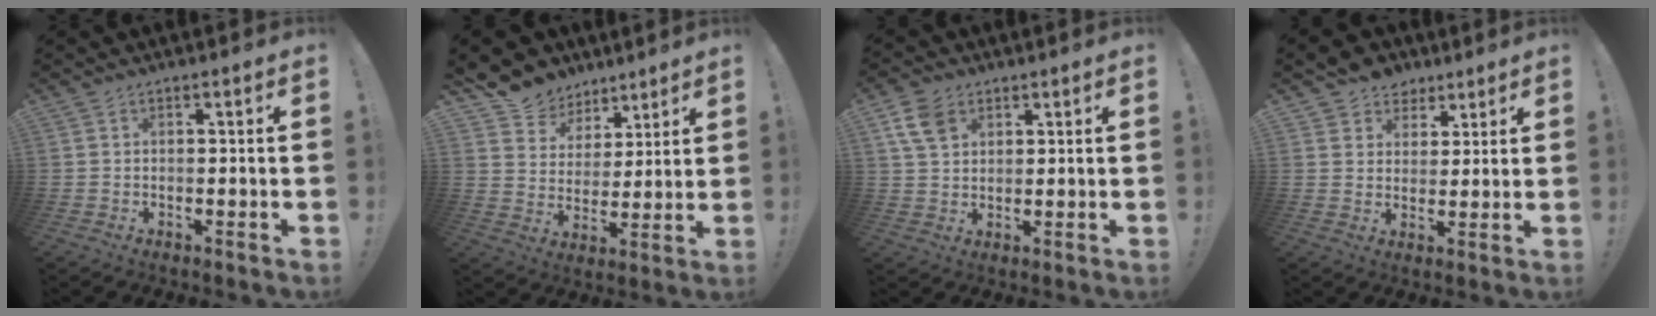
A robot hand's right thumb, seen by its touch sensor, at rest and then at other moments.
{"total": 9.5, "force": [6.4, 6.9, 1.0], "torque": [-0.025, -0.050, 0.128]}
{"total": 8.0, "force": [4.0, 5.3, 4.4], "torque": [-0.088, -0.005, 0.079]}
{"total": 6.7, "force": [3.7, 5.6, 0.7], "torque": [-0.012, -0.024, 0.075]}